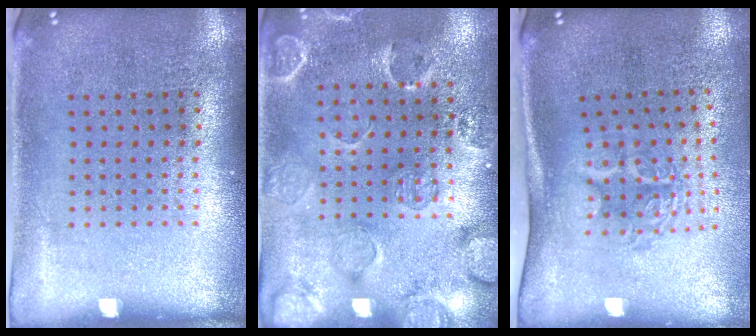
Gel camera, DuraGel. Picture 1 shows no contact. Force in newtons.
{"total": 2.5, "press": 1.8, "slide": 1.8}
{"total": 1.8, "press": 1.2, "slide": 1.4}